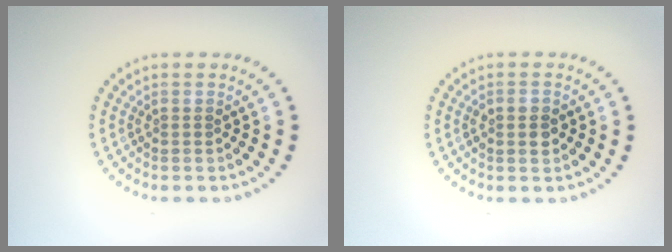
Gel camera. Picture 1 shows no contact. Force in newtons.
{"total": 1.2, "press": 1.2, "slide": 0.1}